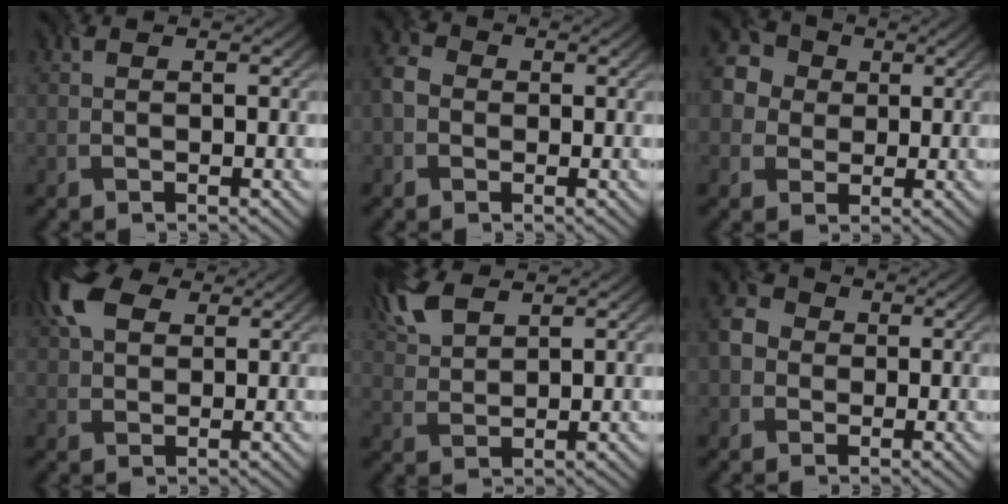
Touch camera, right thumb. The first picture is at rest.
{"total": 2.7, "force": [-0.9, 2.4, 0.9], "torque": [-0.029, 0.001, -0.027]}
{"total": 6.4, "force": [0.7, 6.0, 2.1], "torque": [-0.066, 0.018, -0.007]}
{"total": 6.5, "force": [3.0, 4.0, 4.2], "torque": [-0.110, 0.020, 0.053]}
{"total": 5.8, "force": [3.8, 2.6, 3.6], "torque": [-0.097, 0.014, 0.078]}
{"total": 4.0, "force": [-0.6, 3.8, 1.2], "torque": [-0.035, -0.005, -0.022]}